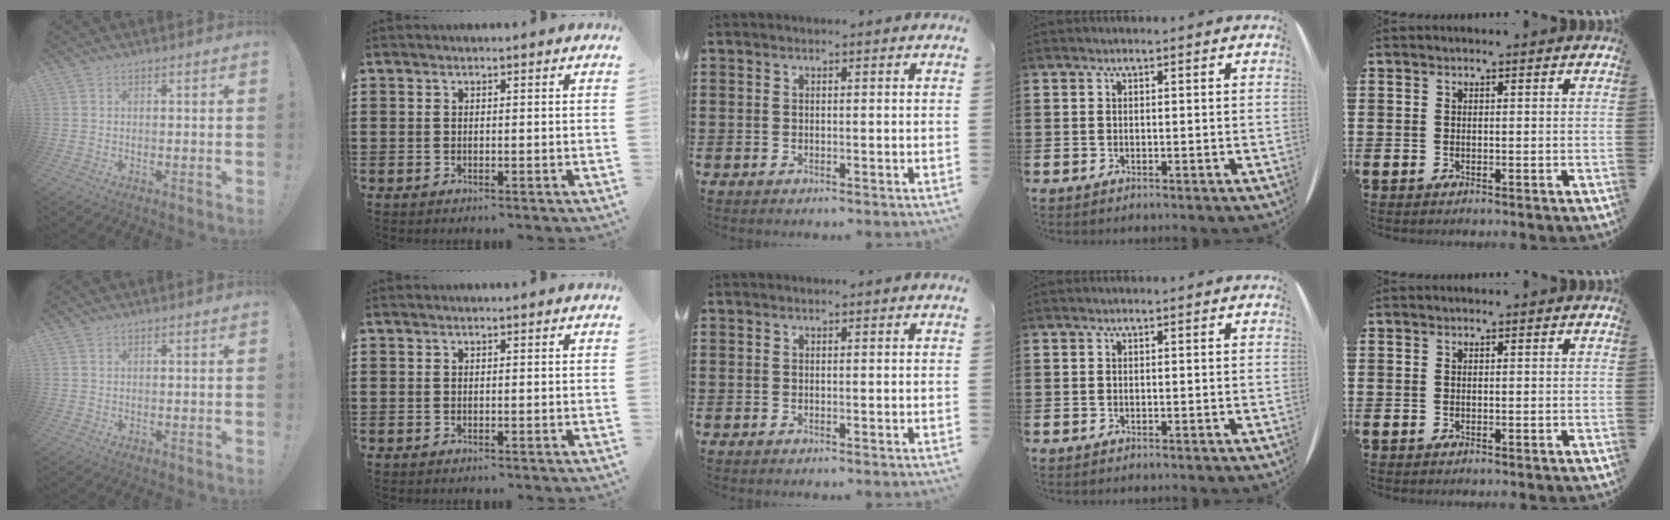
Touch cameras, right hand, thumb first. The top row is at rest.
{}